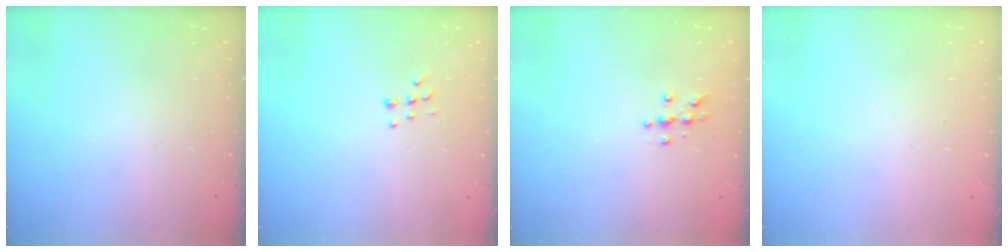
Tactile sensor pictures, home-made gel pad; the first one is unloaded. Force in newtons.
{"total": 6.2, "press": 6.1, "slide": 0.7}
{"total": 3.9, "press": 3.9, "slide": 0.3}
{"total": 0.0}